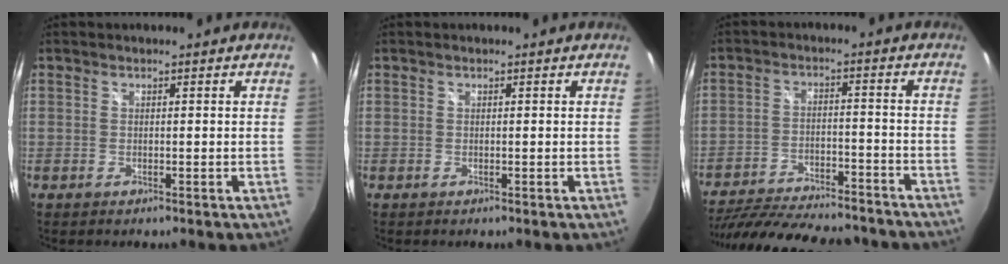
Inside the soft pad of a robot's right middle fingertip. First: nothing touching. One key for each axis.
{"total": 0.0}
{"total": 26.0, "fx": -22.3, "fy": 6.8, "fz": 11.4, "tx": -0.224, "ty": -0.025, "tz": -0.311}